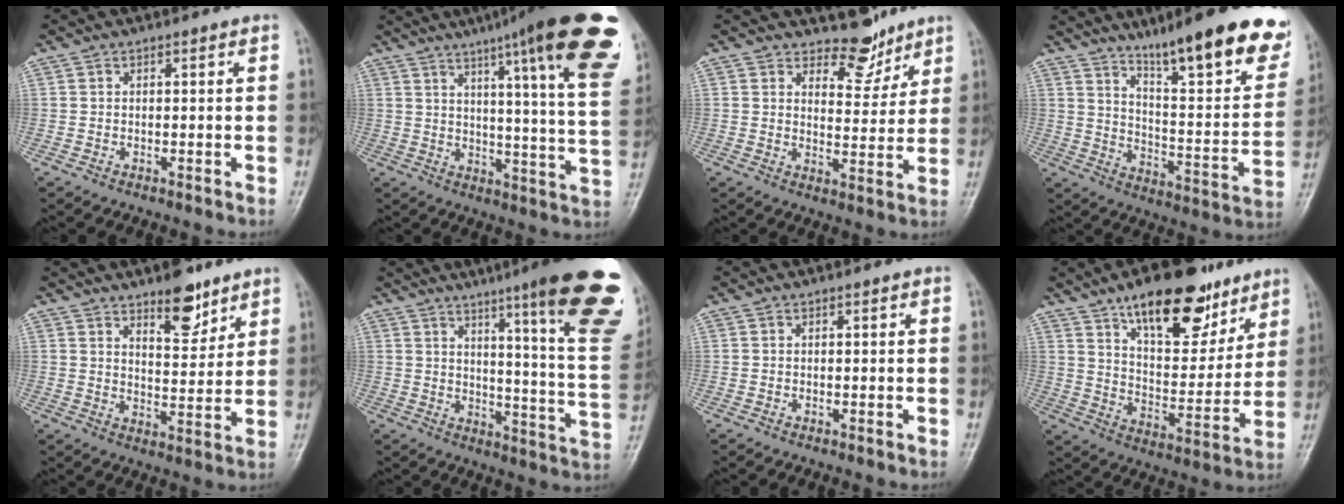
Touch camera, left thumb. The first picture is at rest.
{"total": 26.9, "force": [16.2, 3.3, 21.2], "torque": [-0.248, -0.057, 0.206]}
{"total": 6.1, "force": [5.2, 3.0, 1.1], "torque": [0.013, -0.044, 0.084]}
{"total": 24.0, "force": [16.0, 4.8, 17.2], "torque": [-0.218, -0.070, 0.242]}
{"total": 8.8, "force": [6.1, 3.6, 5.3], "torque": [-0.053, -0.043, 0.095]}
{"total": 25.8, "force": [15.2, 2.8, 20.6], "torque": [-0.222, -0.076, 0.197]}
{"total": 0.0}
{"total": 20.2, "force": [13.0, 8.8, 12.8], "torque": [-0.141, -0.062, 0.211]}